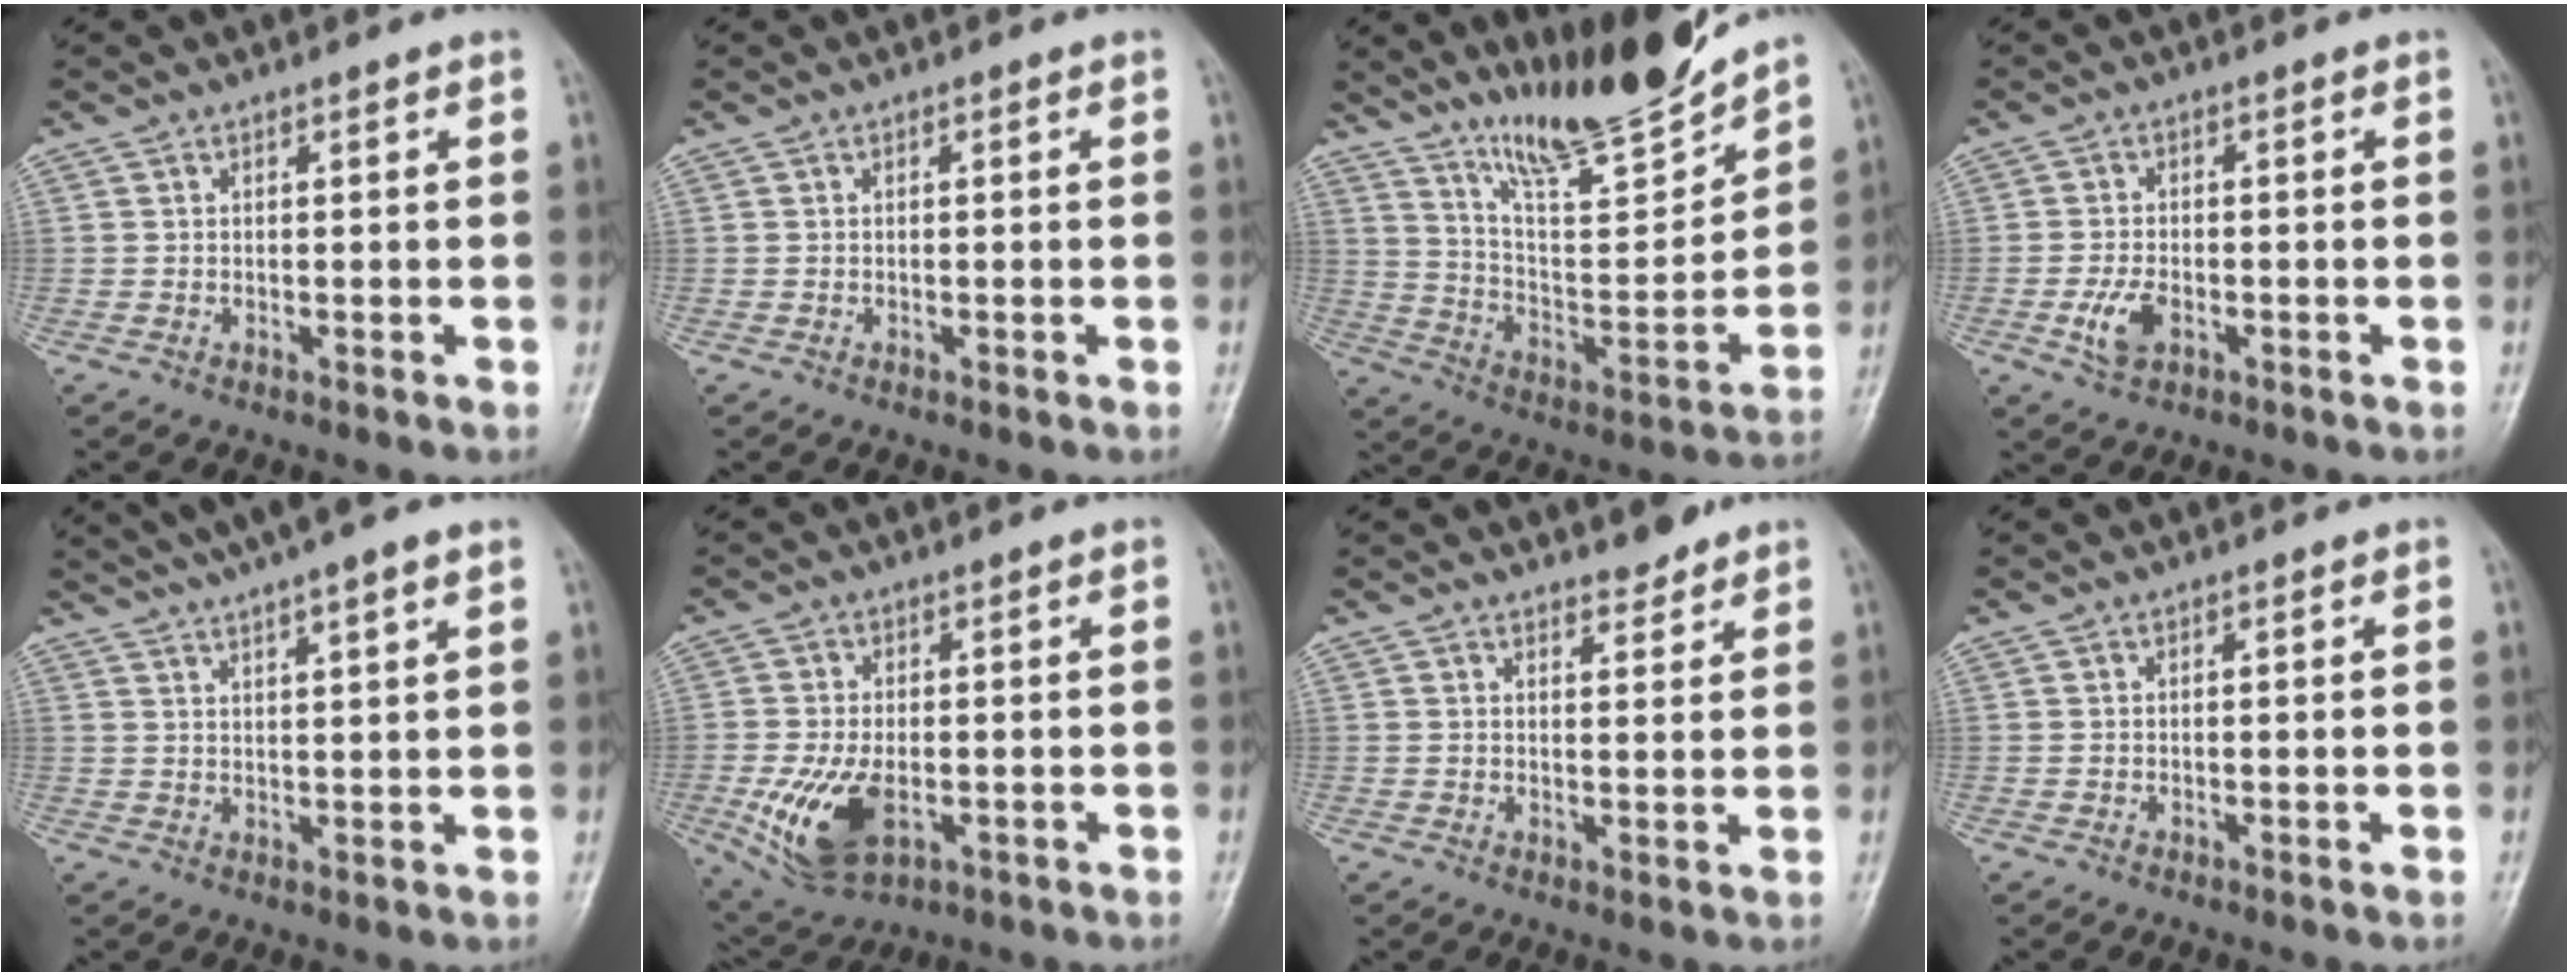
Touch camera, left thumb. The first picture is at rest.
{"total": 0.0}
{"total": 16.5, "force": [14.2, 2.1, 8.1], "torque": [-0.107, -0.093, 0.253]}
{"total": 4.1, "force": [-1.4, 2.3, 3.1], "torque": [-0.068, 0.003, -0.024]}
{"total": 11.2, "force": [8.5, 1.3, 7.1], "torque": [-0.107, 0.009, 0.125]}
{"total": 10.9, "force": [-2.6, 6.1, 8.6], "torque": [-0.167, -0.008, -0.031]}
{"total": 2.9, "force": [2.7, 0.9, 0.8], "torque": [0.001, -0.021, 0.039]}
{"total": 0.0}